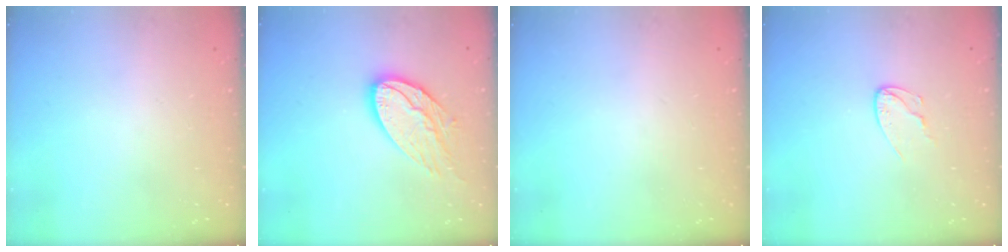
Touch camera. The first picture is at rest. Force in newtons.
{"total": 14.8, "press": 14.8, "slide": 1.0}
{"total": 0.0}
{"total": 6.3, "press": 6.2, "slide": 0.6}